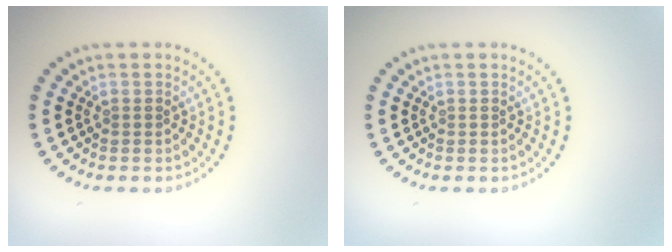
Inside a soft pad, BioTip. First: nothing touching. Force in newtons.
{"total": 0.0}